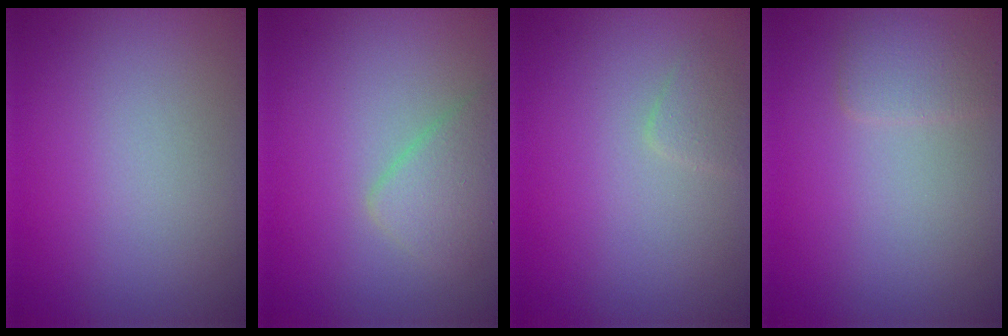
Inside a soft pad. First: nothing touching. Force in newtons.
{"total": 2.5, "press": 2.5, "slide": 0.1}
{"total": 1.1, "press": 1.1, "slide": 0.1}
{"total": 1.6, "press": 1.6, "slide": 0.2}